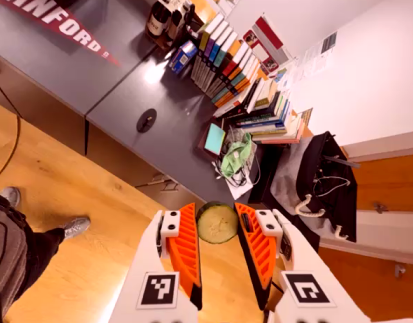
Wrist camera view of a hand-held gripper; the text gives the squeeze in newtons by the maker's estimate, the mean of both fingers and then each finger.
{"total": 7.2, "left": 6.9, "right": 7.4}